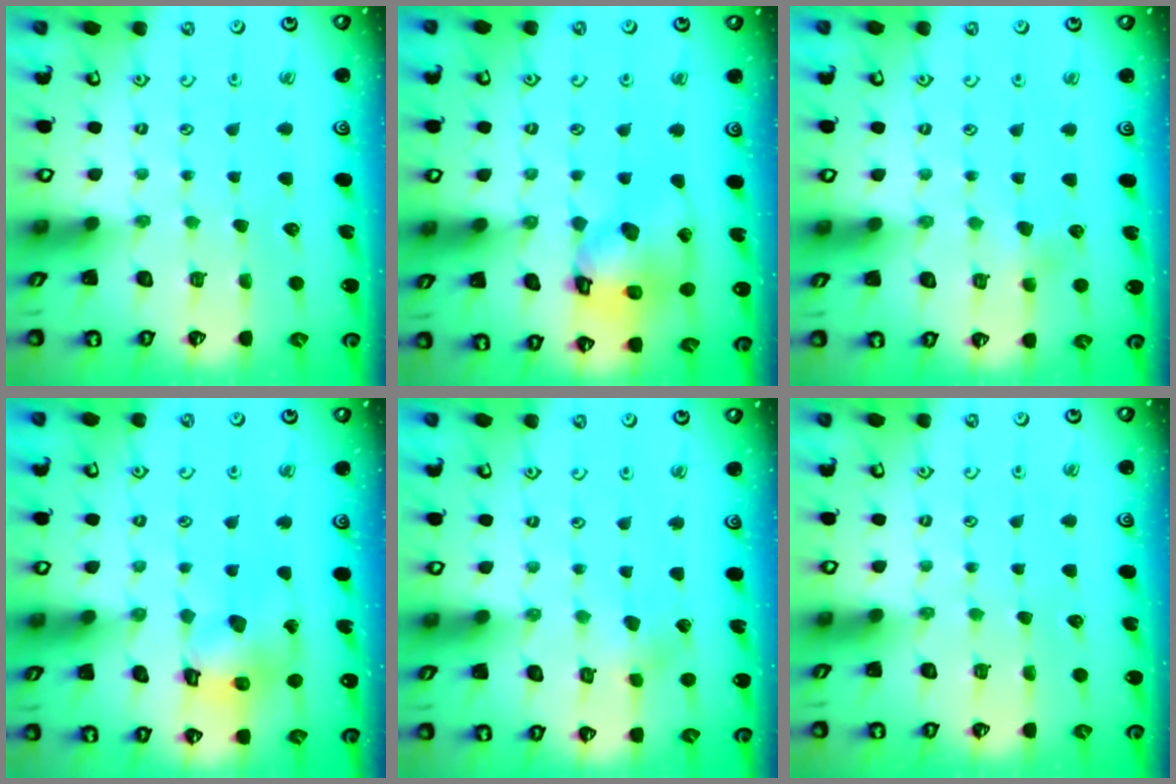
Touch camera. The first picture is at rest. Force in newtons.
{"total": 14.5, "press": 14.4, "slide": 2.0}
{"total": 3.6, "press": 3.6, "slide": 0.3}
{"total": 14.1, "press": 14.0, "slide": 1.6}
{"total": 2.9, "press": 2.9, "slide": 0.3}
{"total": 0.0}